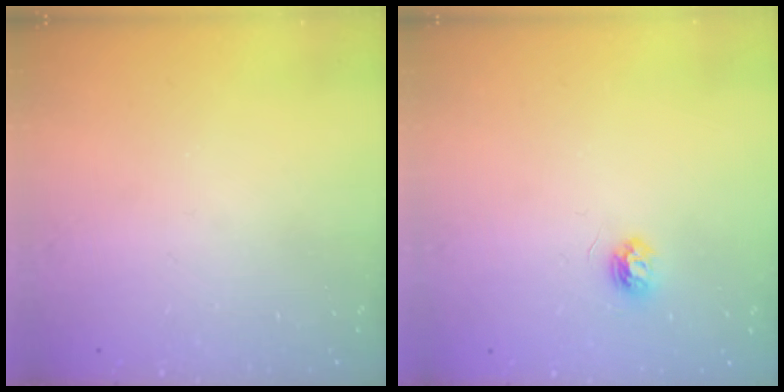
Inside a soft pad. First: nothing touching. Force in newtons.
{"total": 4.5, "press": 4.4, "slide": 0.5}